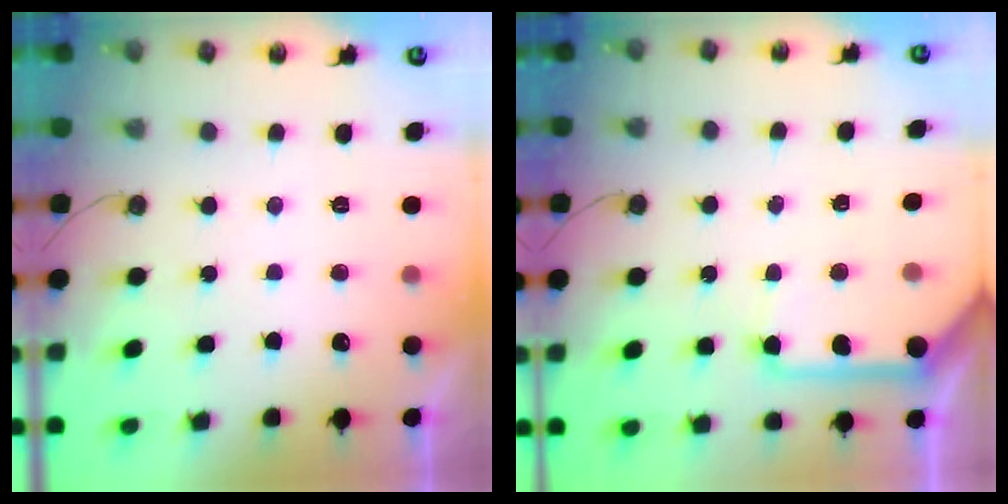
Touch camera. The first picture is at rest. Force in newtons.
{"total": 11.3, "press": 11.3, "slide": 0.8}